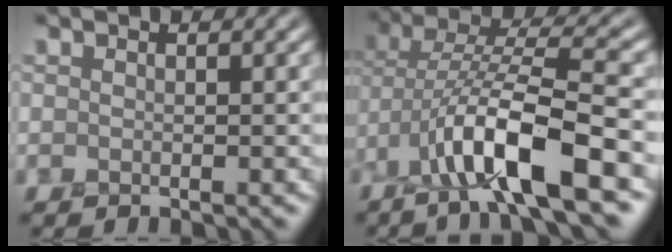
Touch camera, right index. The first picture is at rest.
{"total": 9.1, "force": [-3.4, 2.8, 8.0], "torque": [-0.147, 0.008, -0.063]}